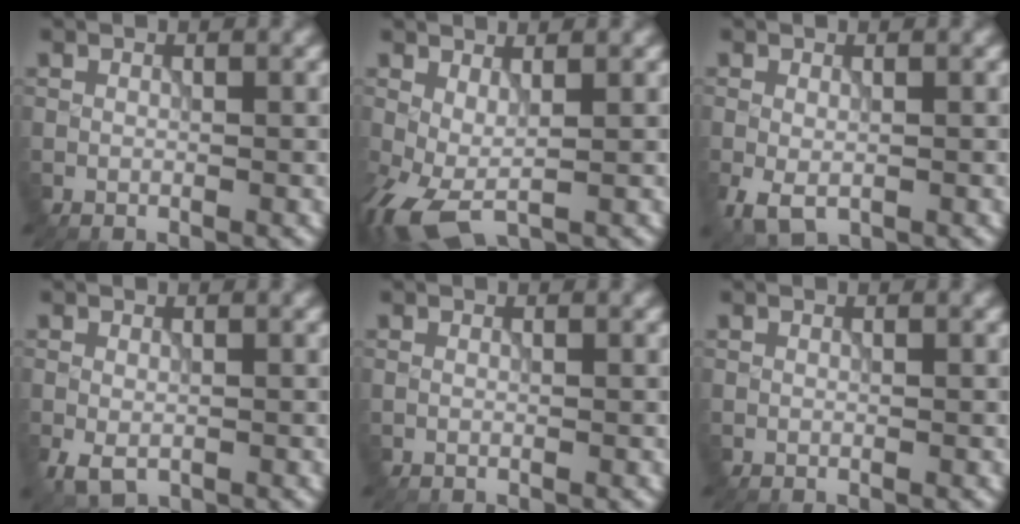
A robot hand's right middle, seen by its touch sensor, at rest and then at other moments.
{"total": 4.1, "force": [-1.0, 1.6, 3.6], "torque": [-0.087, -0.006, -0.023]}
{"total": 2.7, "force": [-1.0, 1.6, 1.9], "torque": [-0.045, -0.012, -0.017]}
{"total": 2.1, "force": [-0.9, 1.2, 1.5], "torque": [-0.033, -0.012, -0.014]}
{"total": 0.0}
{"total": 0.0}